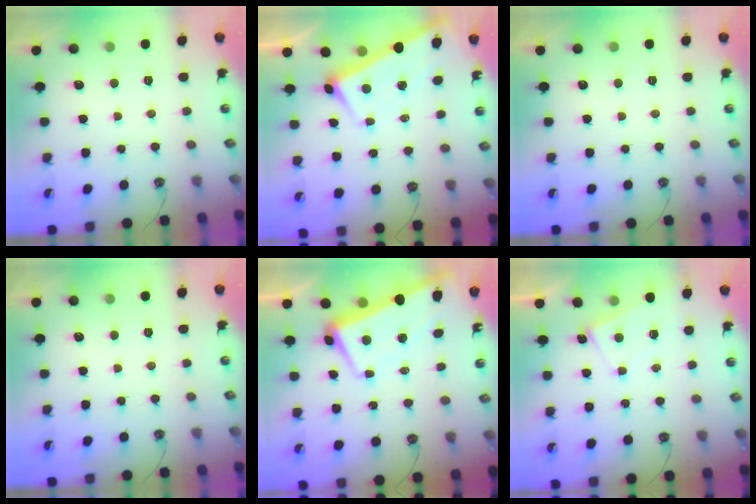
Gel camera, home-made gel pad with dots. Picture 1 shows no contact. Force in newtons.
{"total": 4.6, "press": 4.6, "slide": 0.1}
{"total": 0.0}
{"total": 0.0}
{"total": 1.2, "press": 0.4, "slide": 1.1}
{"total": 3.9, "press": 3.9, "slide": 0.2}